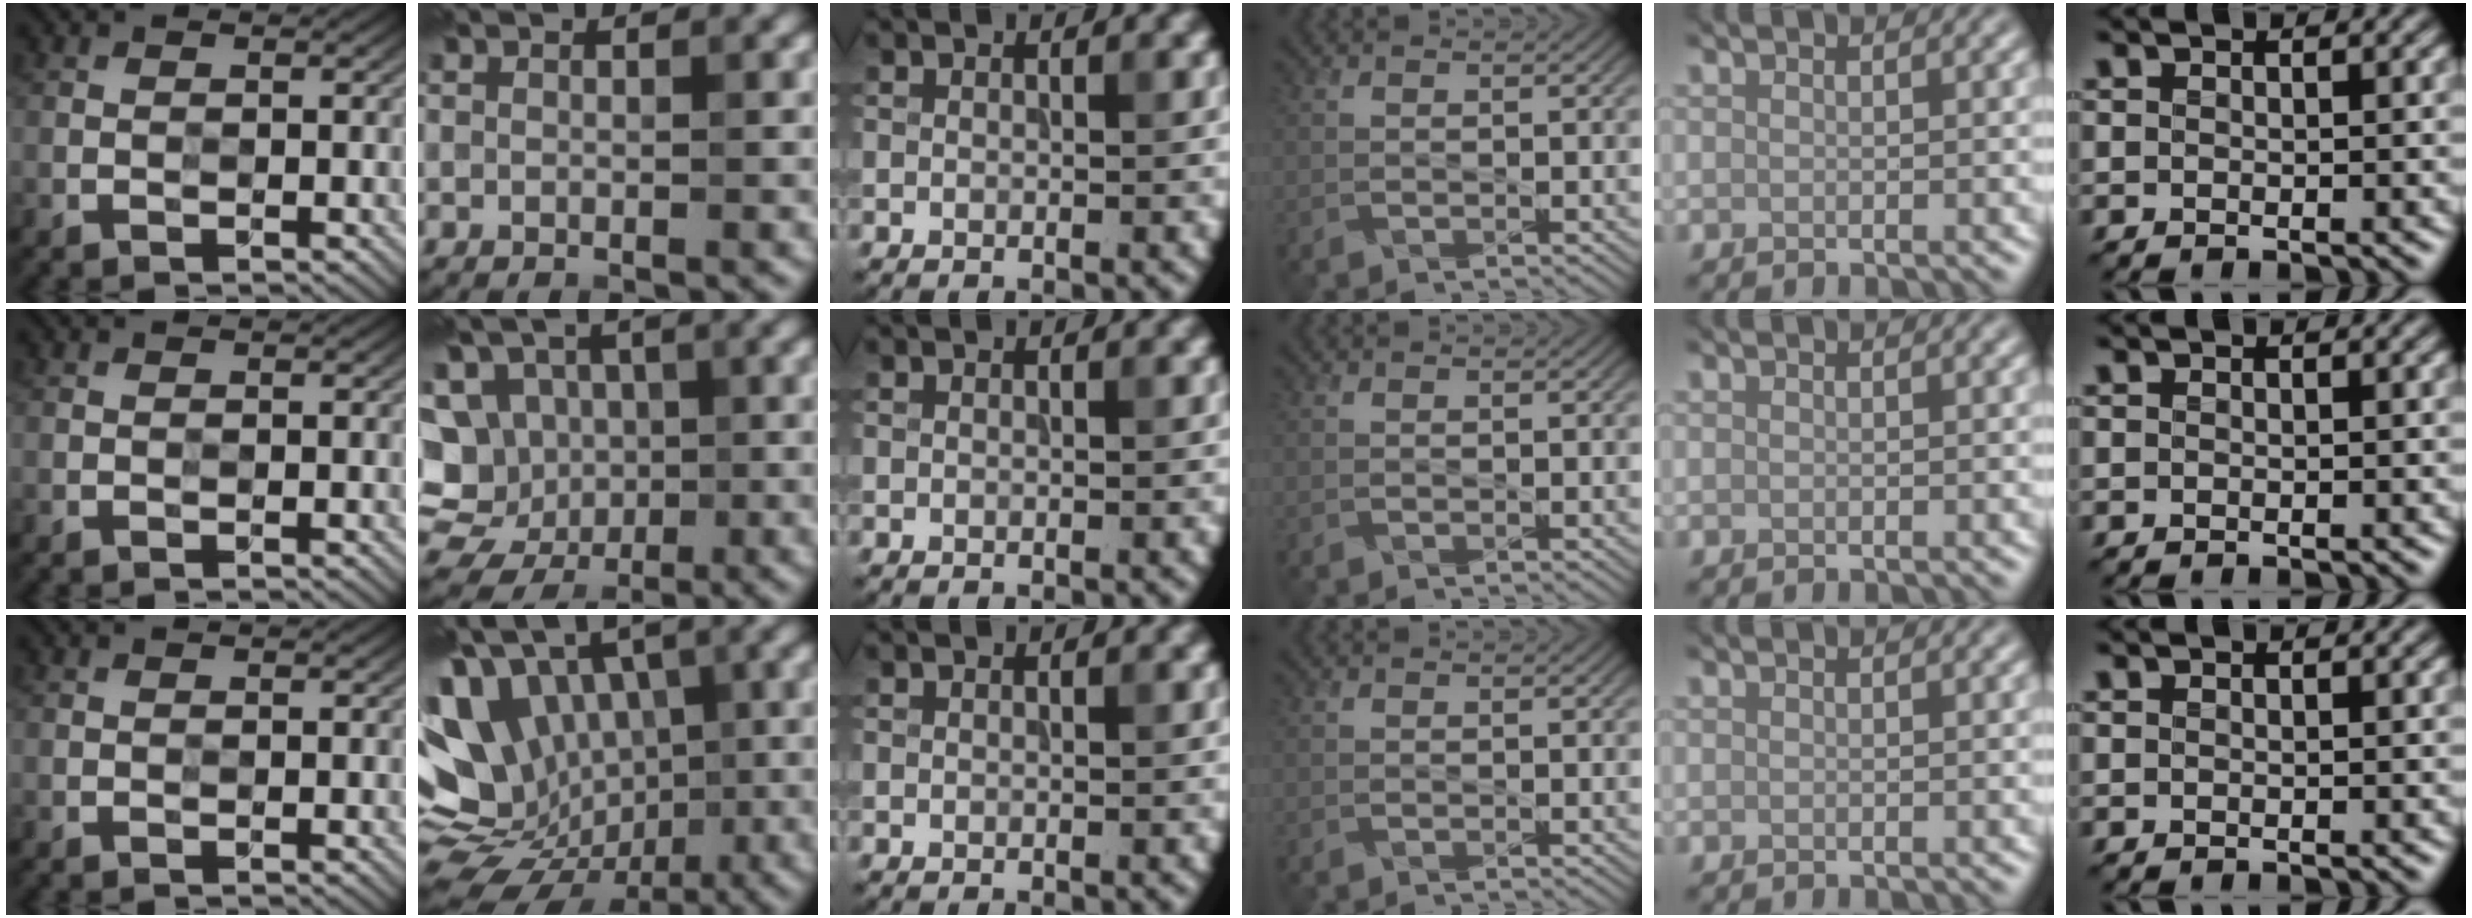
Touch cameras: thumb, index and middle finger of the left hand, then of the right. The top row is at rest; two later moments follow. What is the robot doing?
{"motion": "press", "object": "sticky note"}